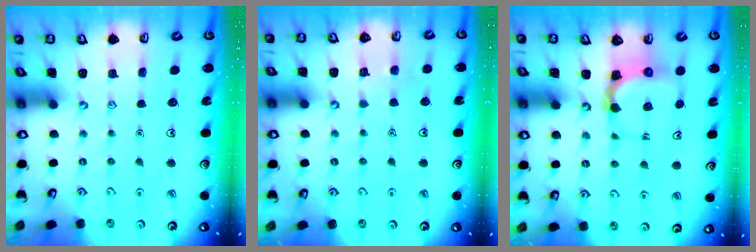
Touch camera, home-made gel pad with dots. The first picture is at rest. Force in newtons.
{"total": 2.6, "press": 2.6, "slide": 0.3}
{"total": 4.7, "press": 4.6, "slide": 0.8}